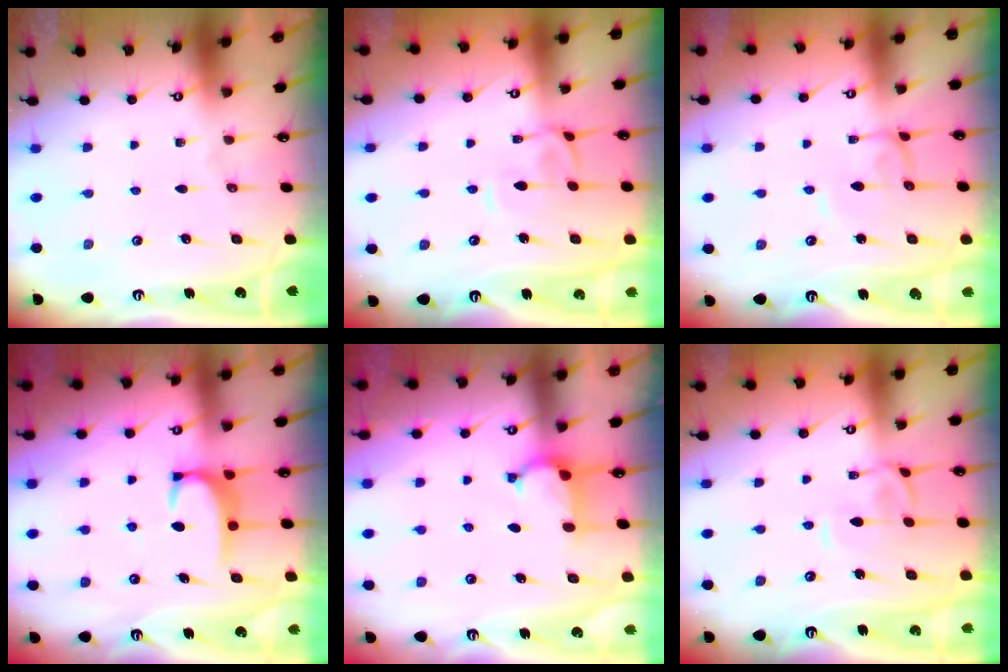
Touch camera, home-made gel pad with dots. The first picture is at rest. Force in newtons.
{"total": 1.1, "press": 0.9, "slide": 0.6}
{"total": 2.2, "press": 2.2, "slide": 0.1}
{"total": 2.7, "press": 2.7, "slide": 0.5}
{"total": 1.7, "press": 1.6, "slide": 0.5}
{"total": 1.1, "press": 0.9, "slide": 0.6}